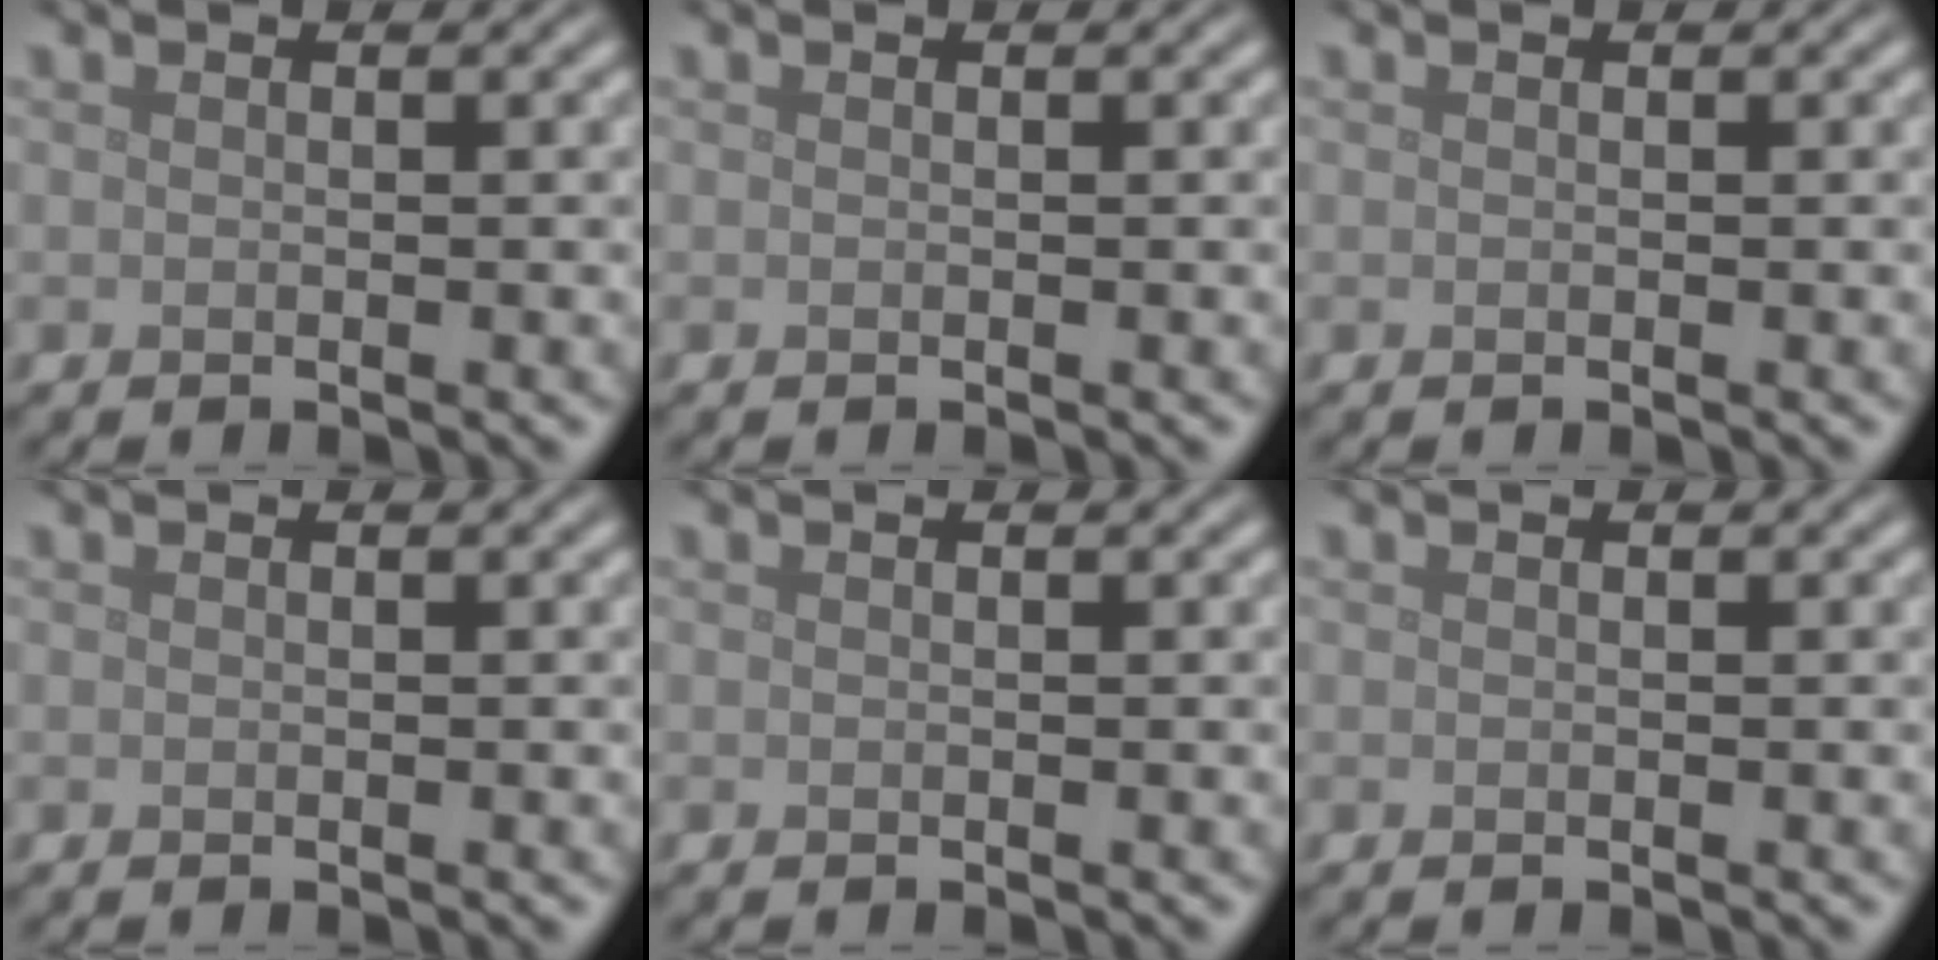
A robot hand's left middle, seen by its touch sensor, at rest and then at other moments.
{"total": 0.0}
{"total": 0.0}
{"total": 0.0}
{"total": 0.0}
{"total": 0.0}